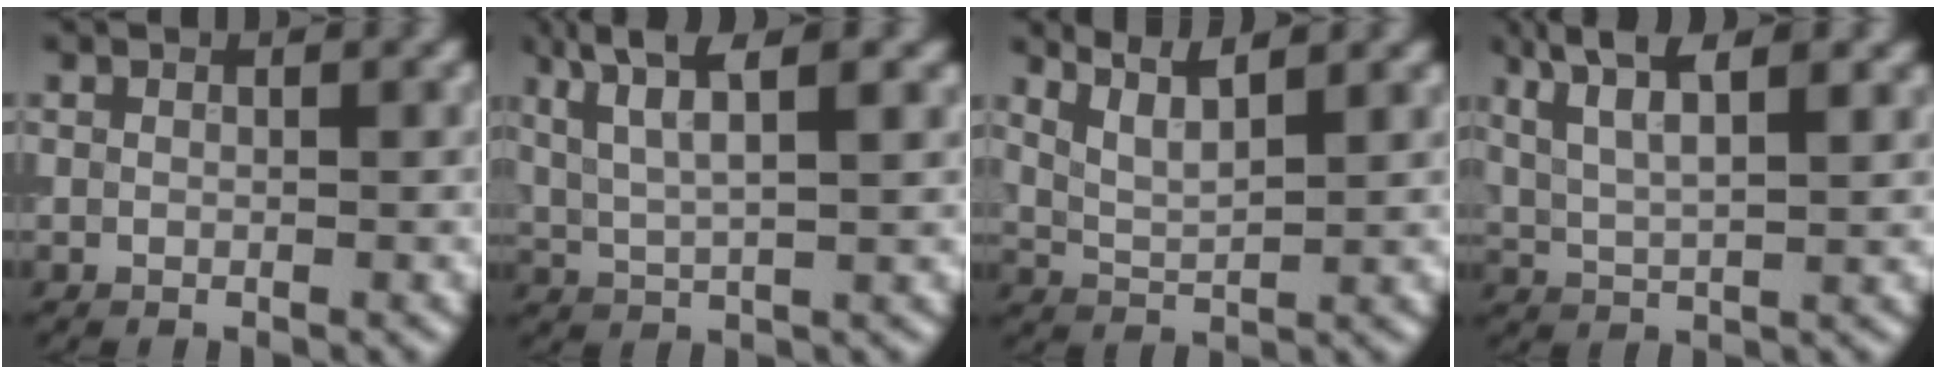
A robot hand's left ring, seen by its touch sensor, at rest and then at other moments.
{"total": 5.3, "force": [3.2, 1.0, 4.2], "torque": [-0.076, 0.017, 0.063]}
{"total": 3.6, "force": [3.0, 0.6, 1.8], "torque": [-0.036, 0.019, 0.057]}
{"total": 5.6, "force": [3.5, 1.5, 4.1], "torque": [-0.073, 0.028, 0.055]}